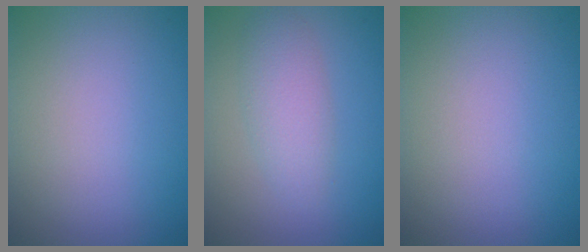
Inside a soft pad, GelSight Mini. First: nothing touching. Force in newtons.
{"total": 2.9, "press": 2.9, "slide": 0.1}
{"total": 0.0}